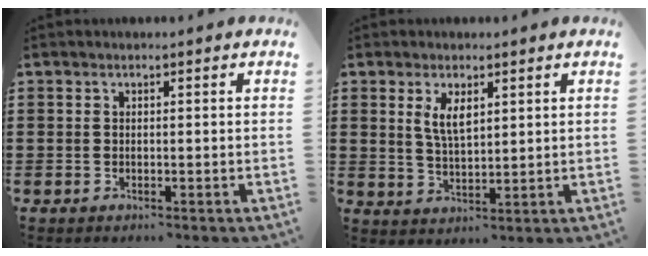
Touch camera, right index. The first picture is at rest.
{"total": 4.0, "force": [1.8, 1.6, 3.3], "torque": [-0.070, 0.004, 0.031]}